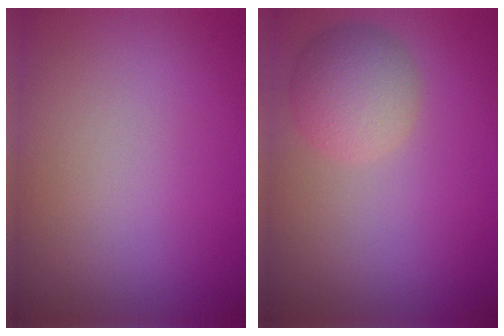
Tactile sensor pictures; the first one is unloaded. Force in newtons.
{"total": 3.7, "press": 3.7, "slide": 0.1}